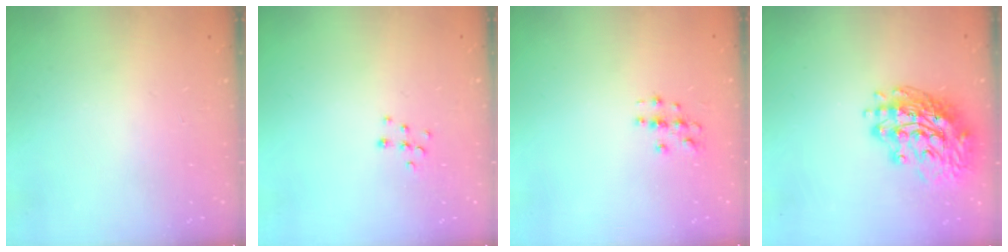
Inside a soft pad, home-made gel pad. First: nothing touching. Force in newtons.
{"total": 5.8, "press": 5.8, "slide": 0.3}
{"total": 2.8, "press": 2.8, "slide": 0.3}
{"total": 16.1, "press": 16.0, "slide": 1.7}